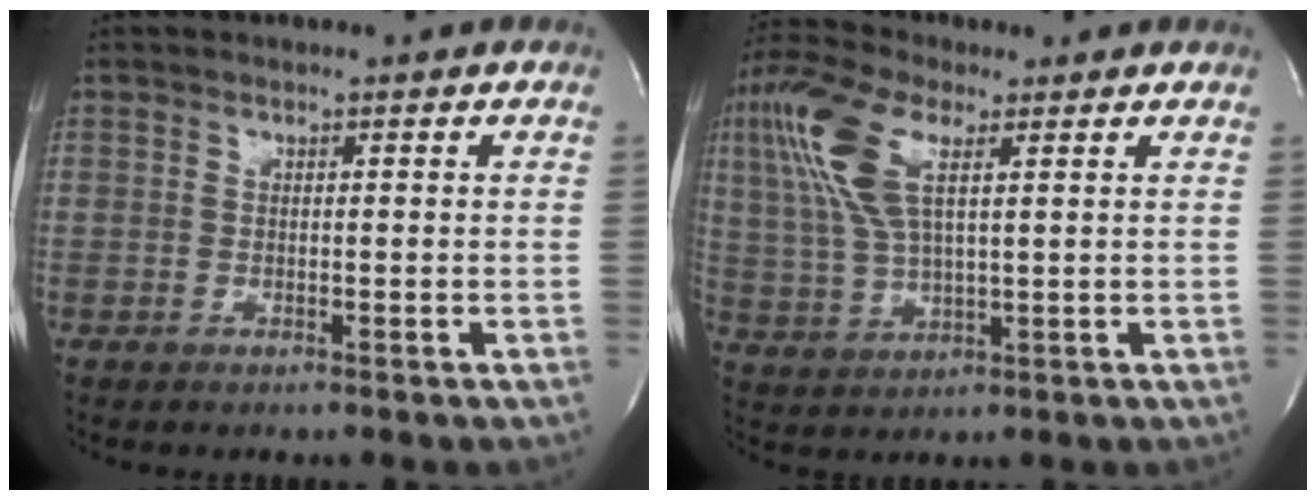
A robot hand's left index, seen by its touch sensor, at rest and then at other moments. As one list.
[{"total": 10.6, "force": [4.2, 3.4, 9.2], "torque": [-0.223, 0.022, 0.085]}]